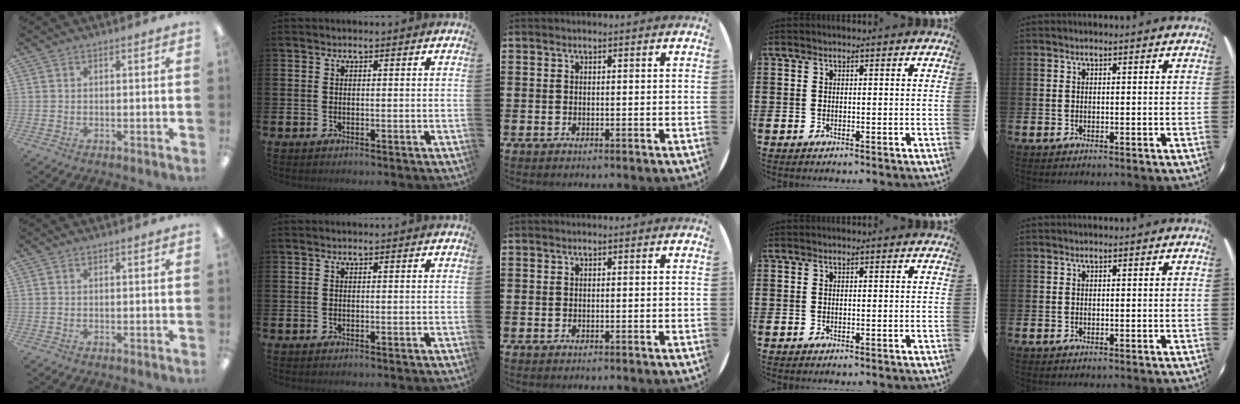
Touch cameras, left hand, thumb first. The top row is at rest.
{}